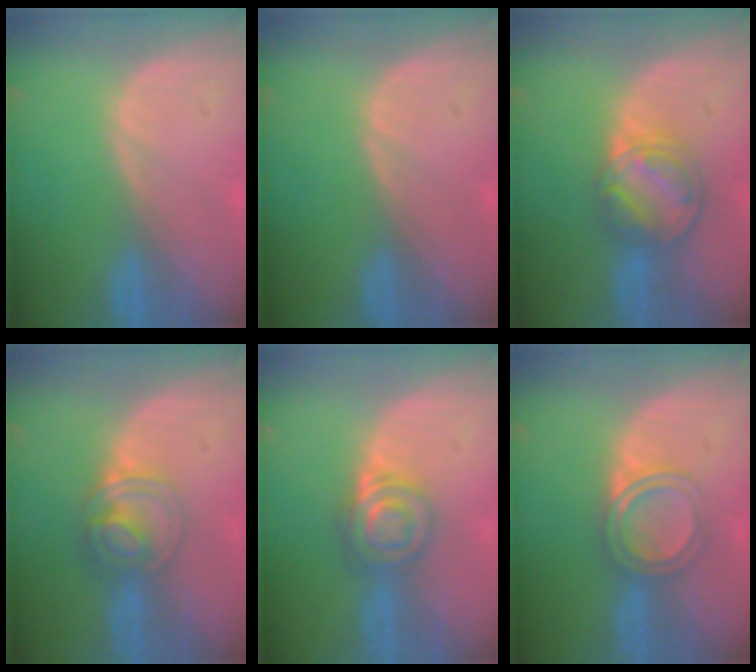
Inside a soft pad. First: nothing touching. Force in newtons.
{"total": 0.0}
{"total": 7.7, "press": 6.8, "slide": 3.6}
{"total": 6.3, "press": 5.5, "slide": 3.2}
{"total": 6.6, "press": 5.6, "slide": 3.4}
{"total": 4.8, "press": 4.5, "slide": 1.7}